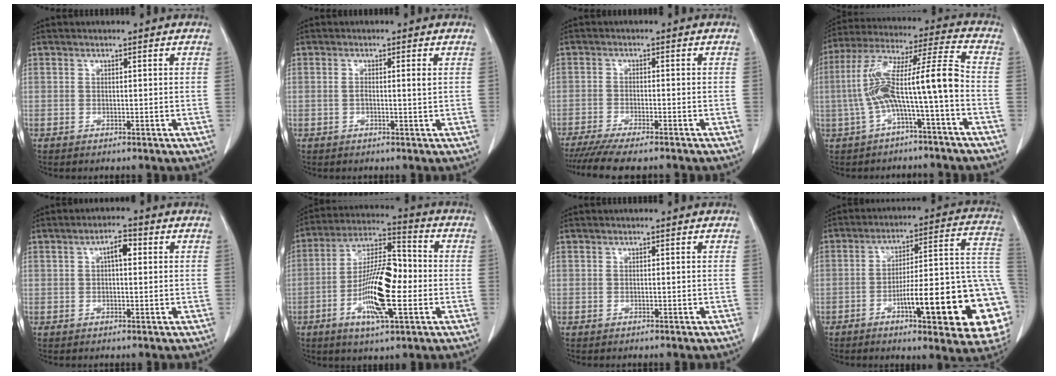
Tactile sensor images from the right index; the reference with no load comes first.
{"total": 1.6, "force": [0.1, 0.0, 1.6], "torque": [-0.033, 0.002, 0.003]}
{"total": 9.6, "force": [-8.2, 1.1, 4.9], "torque": [-0.068, -0.015, -0.127]}
{"total": 12.8, "force": [-2.8, 0.5, 12.5], "torque": [-0.237, 0.041, -0.053]}
{"total": 3.2, "force": [0.8, 1.2, 2.8], "torque": [-0.046, 0.011, 0.011]}
{"total": 14.2, "force": [-3.1, 3.5, 13.4], "torque": [-0.252, 0.006, -0.057]}
{"total": 0.0}
{"total": 23.2, "force": [-7.0, 3.6, 21.8], "torque": [-0.204, 0.020, -0.088]}